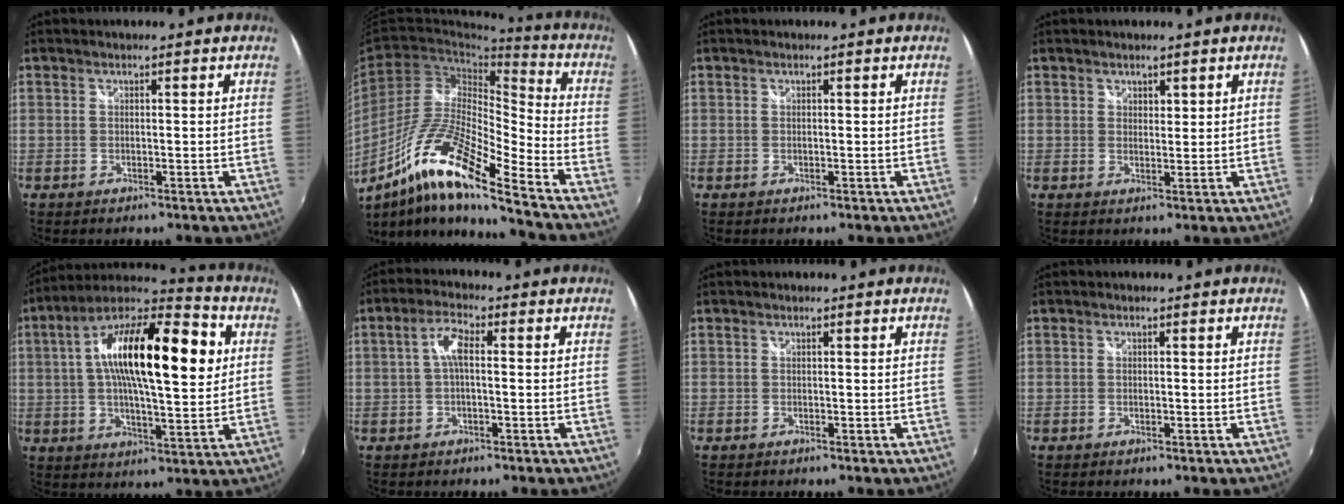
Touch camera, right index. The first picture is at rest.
{"total": 17.0, "force": [-10.8, 2.1, 13.0], "torque": [-0.234, -0.011, -0.215]}
{"total": 0.0}
{"total": 1.5, "force": [1.0, 1.0, 0.3], "torque": [0.000, 0.002, 0.017]}
{"total": 22.9, "force": [4.6, 7.8, 21.1], "torque": [-0.368, 0.037, 0.059]}
{"total": 4.2, "force": [0.1, 1.4, 4.0], "torque": [-0.080, 0.013, 0.002]}
{"total": 0.0}
{"total": 0.0}